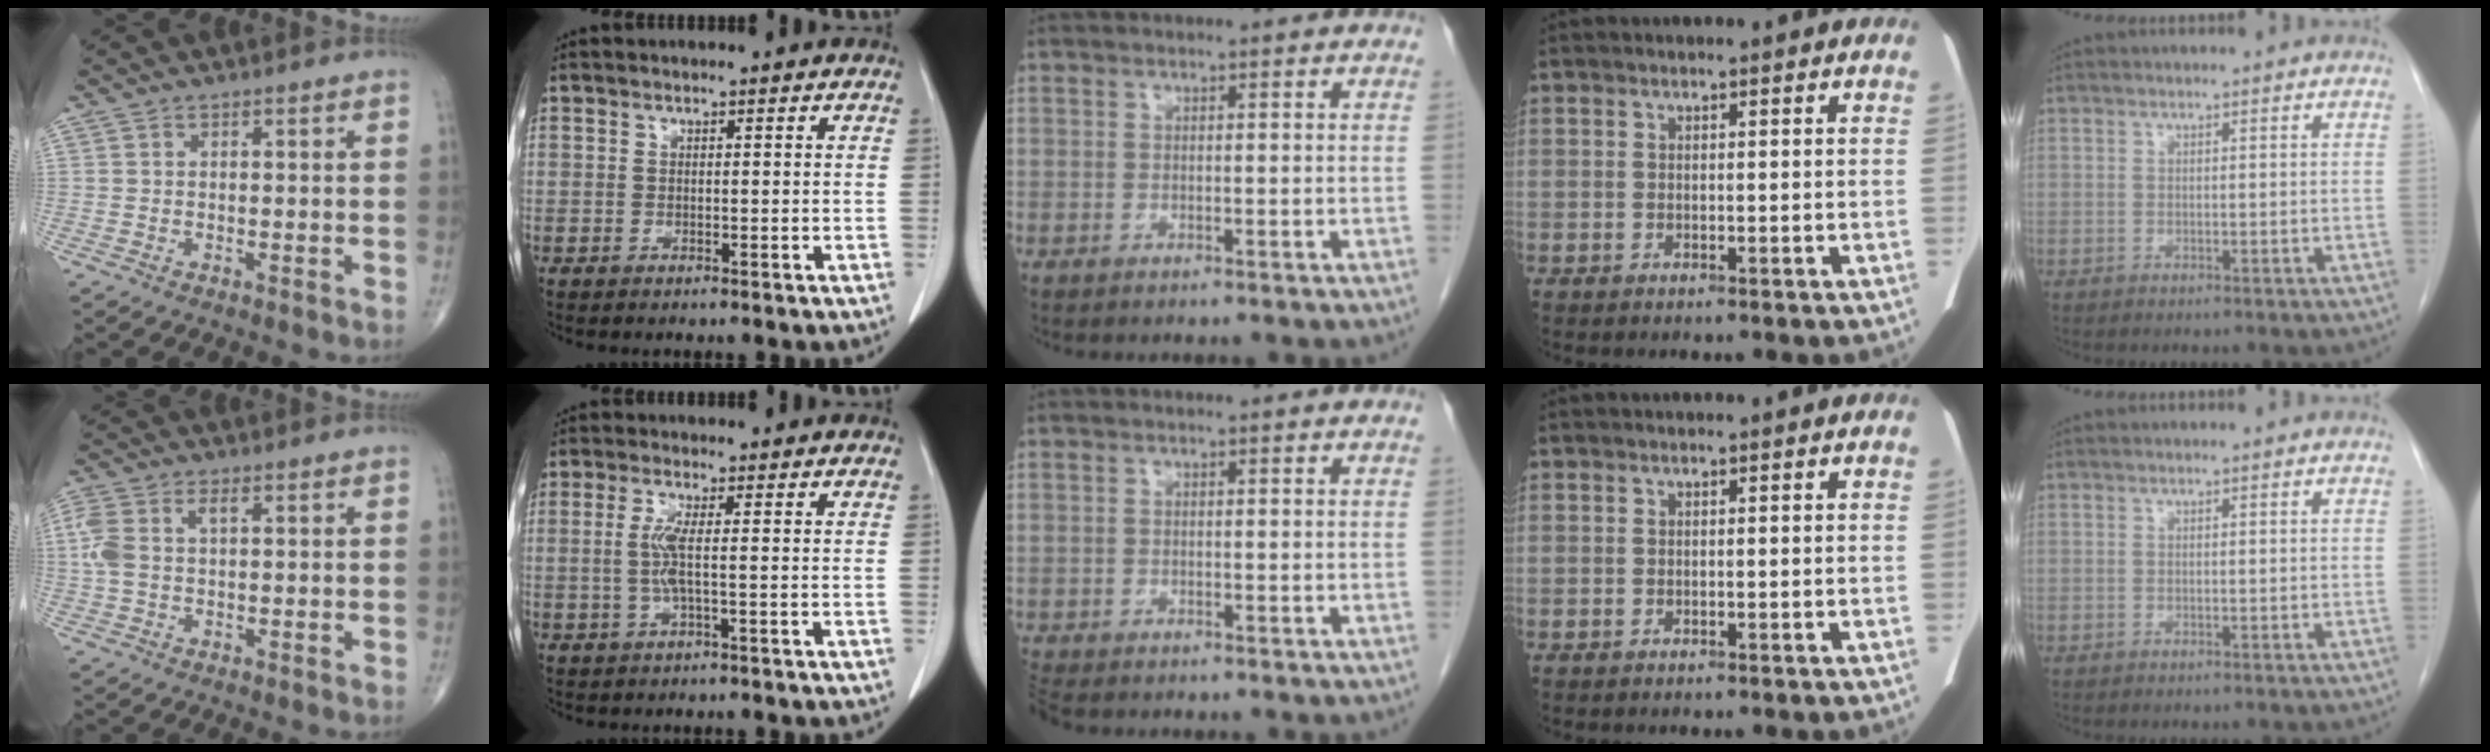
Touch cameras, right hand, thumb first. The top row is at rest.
{"thumb": {"total": 6.8, "force": [1.3, 3.9, 5.4], "torque": [-0.151, 0.024, 0.028]}, "index": {"total": 3.3, "force": [-0.1, 0.0, 3.3], "torque": [-0.075, -0.002, -0.002]}, "middle": {"total": 2.2, "force": [-2.1, 0.4, 0.6], "torque": [-0.017, -0.008, -0.037]}}